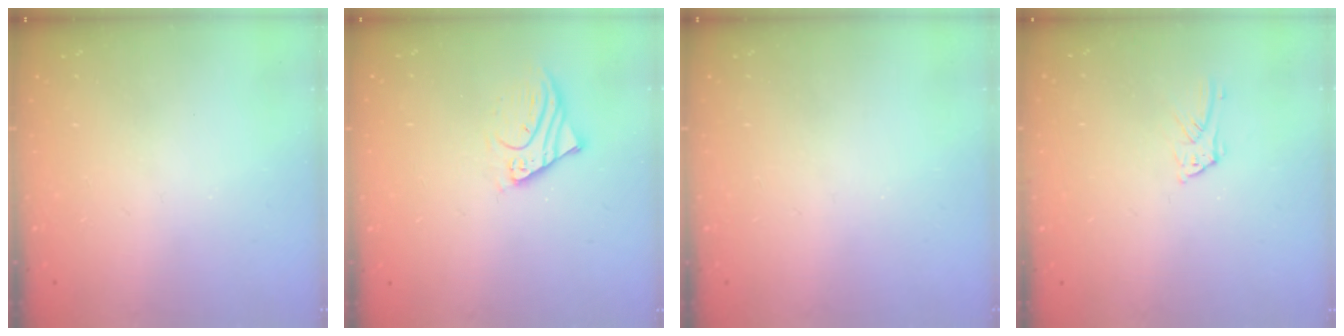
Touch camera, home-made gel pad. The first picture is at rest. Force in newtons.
{"total": 4.2, "press": 4.2, "slide": 0.3}
{"total": 0.0}
{"total": 6.1, "press": 6.1, "slide": 0.3}